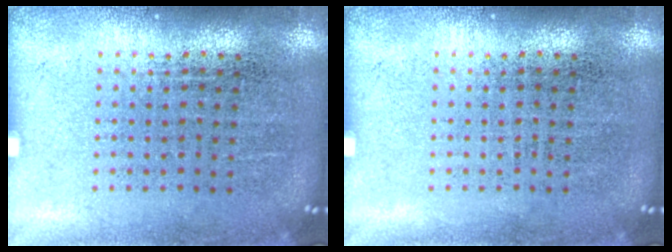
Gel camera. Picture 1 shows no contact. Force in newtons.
{"total": 0.0}